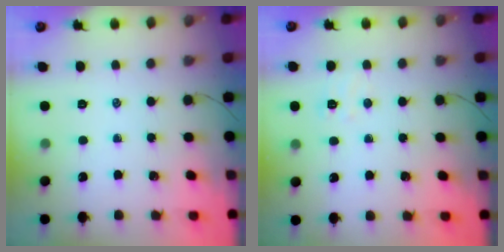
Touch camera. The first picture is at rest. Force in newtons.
{"total": 3.9, "press": 3.7, "slide": 1.1}